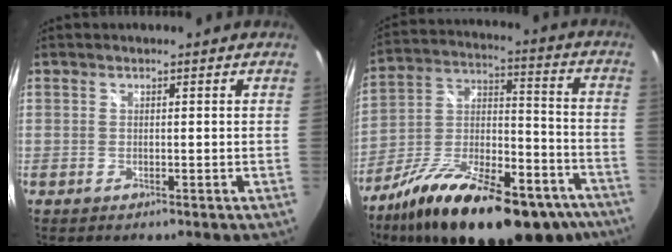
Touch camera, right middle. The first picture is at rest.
{"total": 30.6, "force": [-20.6, 11.8, 19.2], "torque": [-0.309, 0.000, -0.302]}